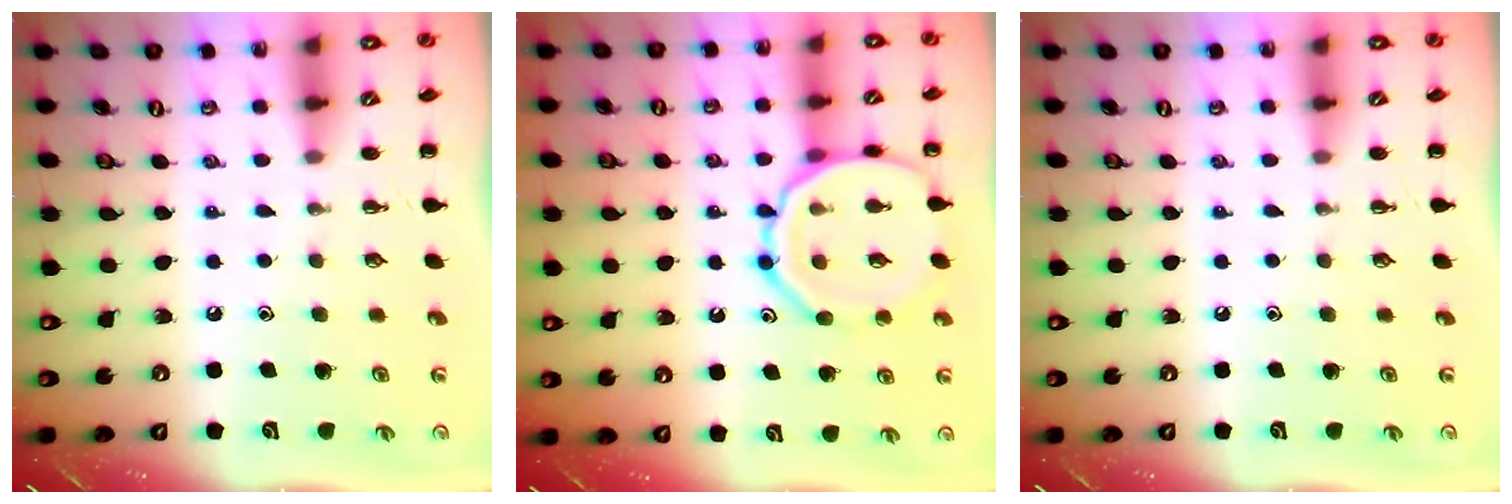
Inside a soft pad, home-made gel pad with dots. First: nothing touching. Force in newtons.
{"total": 15.4, "press": 15.4, "slide": 1.2}
{"total": 0.0}